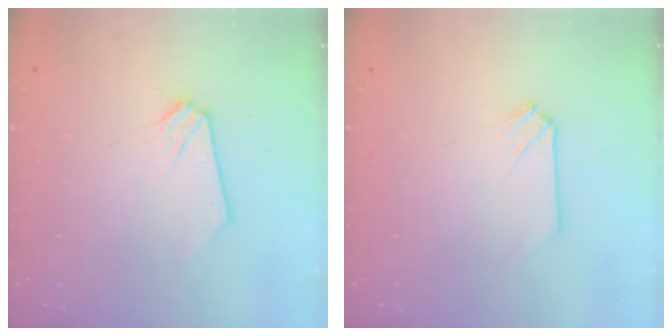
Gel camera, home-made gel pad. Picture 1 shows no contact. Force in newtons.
{"total": 0.0}